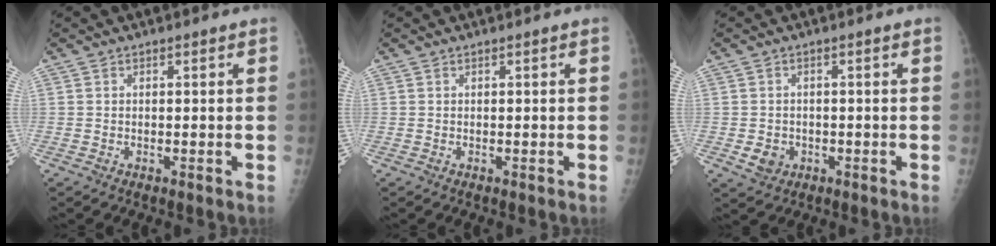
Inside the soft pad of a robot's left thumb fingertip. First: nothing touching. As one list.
[{"total": 0.0}, {"total": 3.1, "force": [-0.8, 2.7, 1.4], "torque": [-0.015, 0.003, -0.006]}]